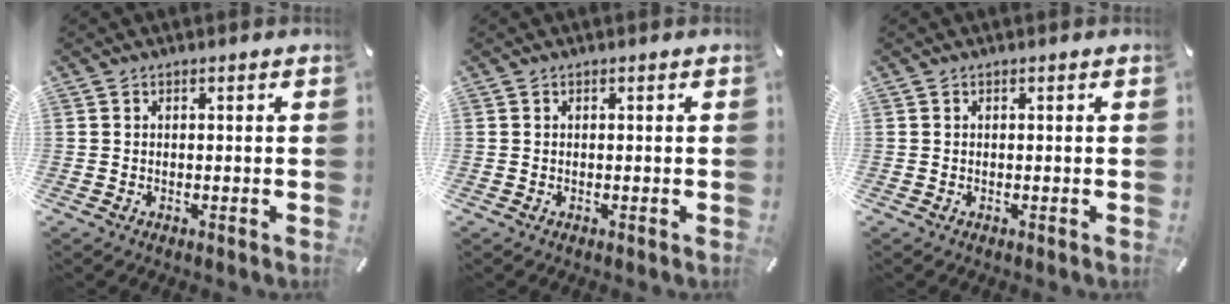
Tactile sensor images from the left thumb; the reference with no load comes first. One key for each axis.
{"total": 0.0}
{"total": 0.0}